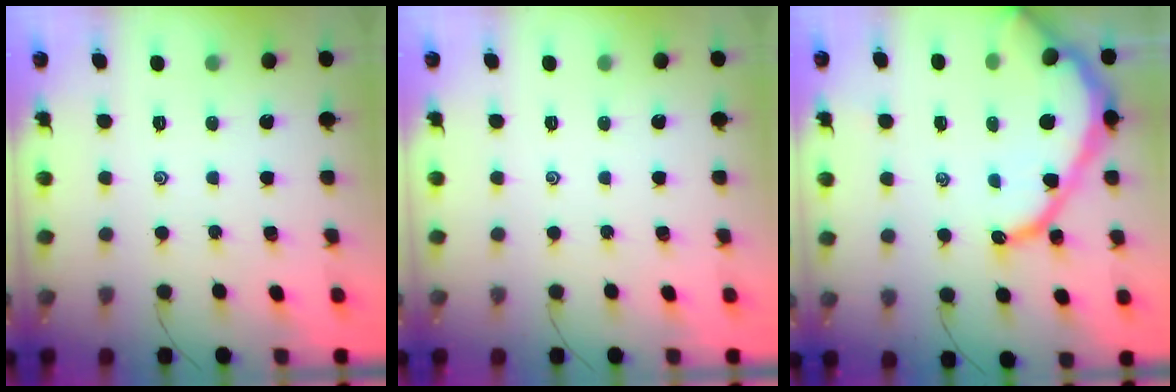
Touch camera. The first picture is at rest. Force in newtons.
{"total": 0.0}
{"total": 16.2, "press": 16.2, "slide": 1.5}